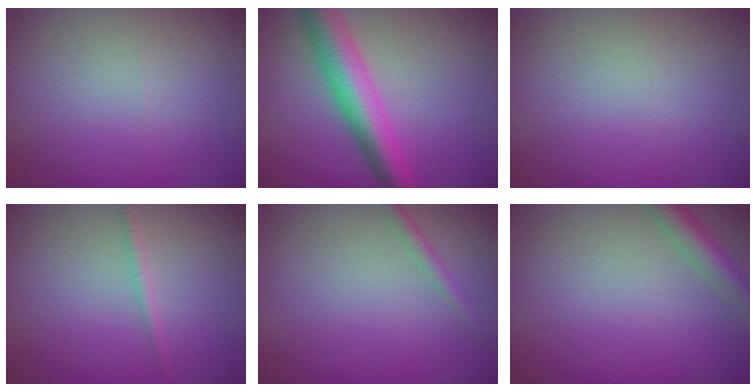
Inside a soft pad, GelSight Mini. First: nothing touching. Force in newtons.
{"total": 6.4, "press": 6.4, "slide": 0.2}
{"total": 0.0}
{"total": 0.9, "press": 0.9, "slide": 0.0}
{"total": 1.3, "press": 1.3, "slide": 0.1}
{"total": 2.9, "press": 2.9, "slide": 0.2}